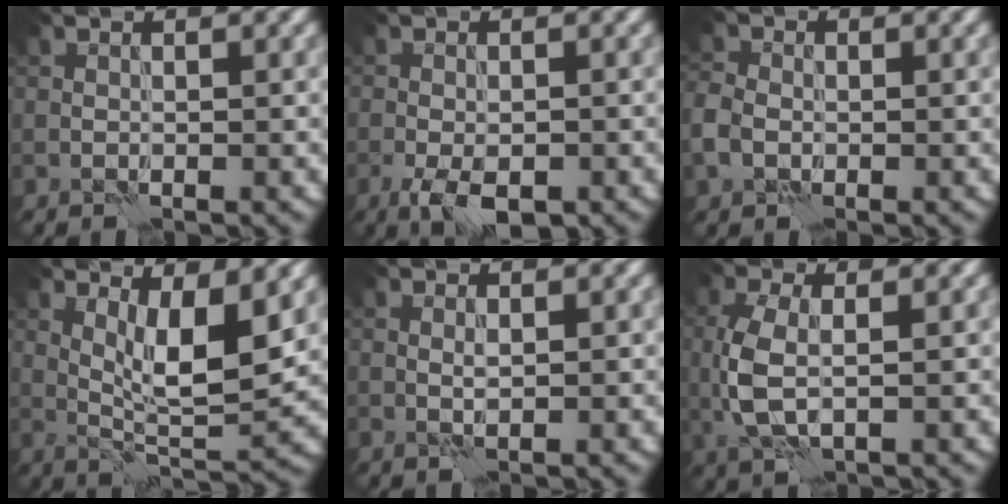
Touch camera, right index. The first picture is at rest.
{"total": 4.4, "force": [-2.2, 1.8, 3.3], "torque": [-0.058, -0.005, -0.035]}
{"total": 3.1, "force": [-0.7, 2.4, 1.7], "torque": [-0.044, -0.002, -0.019]}
{"total": 6.3, "force": [2.0, 1.6, 5.8], "torque": [-0.101, -0.008, 0.039]}
{"total": 0.6, "force": [0.3, 0.0, 0.6], "torque": [-0.014, 0.003, 0.005]}
{"total": 4.3, "force": [0.2, 2.1, 3.7], "torque": [-0.096, 0.003, 0.005]}